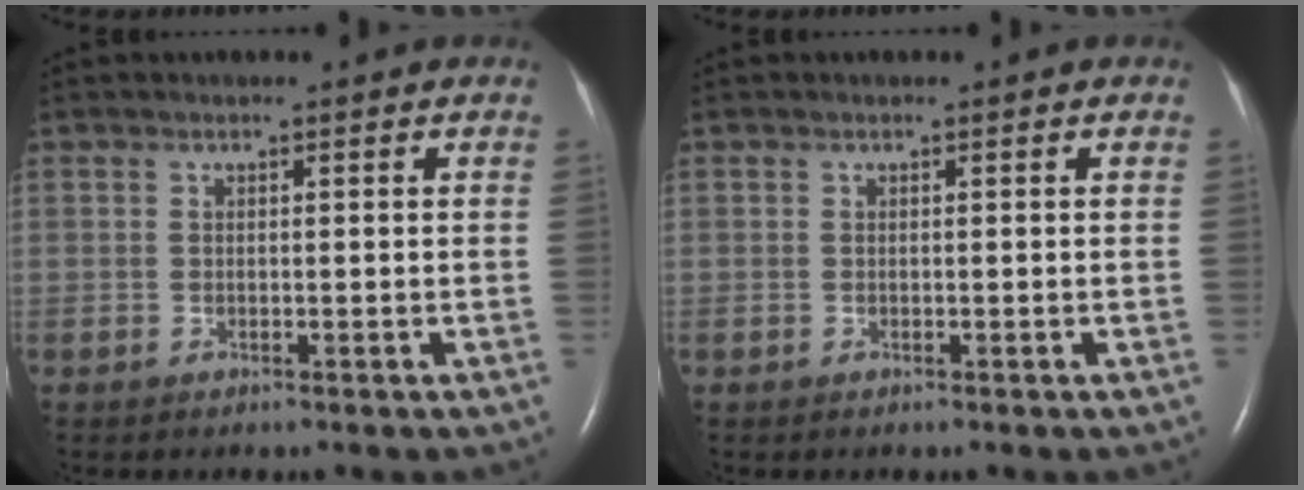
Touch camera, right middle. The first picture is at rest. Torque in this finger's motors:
{"motor_torque": [0.02, -0.02, 0.00, 0.00]}